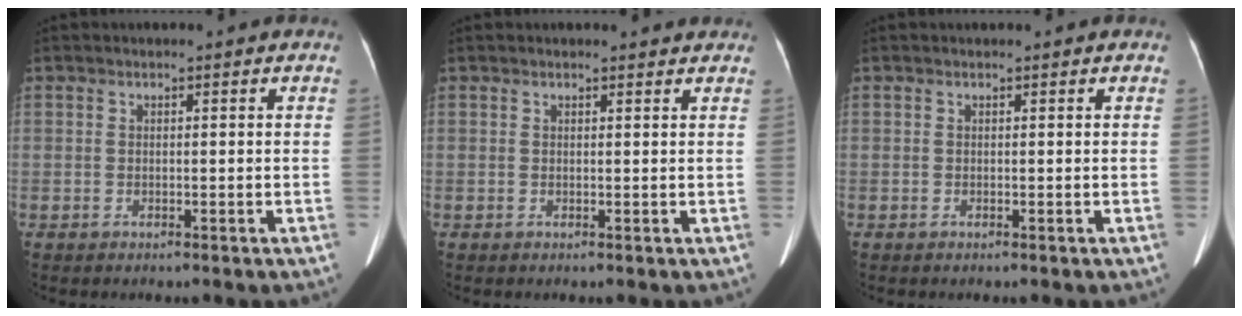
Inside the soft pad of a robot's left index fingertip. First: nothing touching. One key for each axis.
{"total": 1.5, "fx": 1.5, "fy": 0.3, "fz": 0.1, "tx": -0.010, "ty": 0.001, "tz": 0.015}
{"total": 0.0}